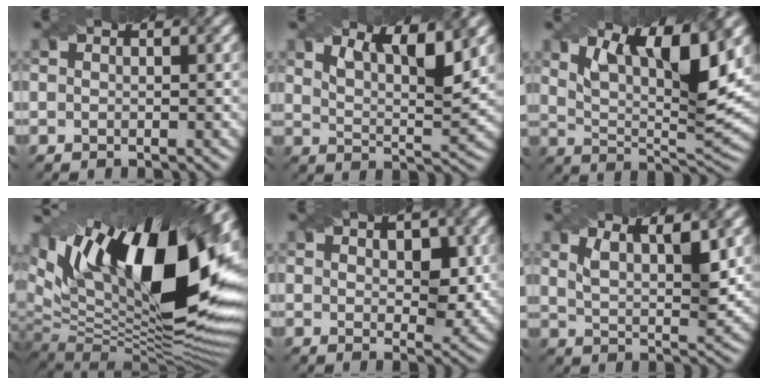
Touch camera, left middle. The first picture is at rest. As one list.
[{"total": 5.7, "force": [3.7, 1.5, 4.1], "torque": [-0.066, 0.004, 0.055]}, {"total": 9.9, "force": [4.8, 3.0, 8.1], "torque": [-0.143, -0.007, 0.086]}, {"total": 19.5, "force": [6.9, 9.1, 15.8], "torque": [-0.248, 0.015, 0.124]}, {"total": 4.0, "force": [1.0, 2.3, 3.0], "torque": [-0.039, -0.008, 0.017]}, {"total": 5.1, "force": [2.9, 1.7, 3.8], "torque": [-0.063, 0.003, 0.044]}]